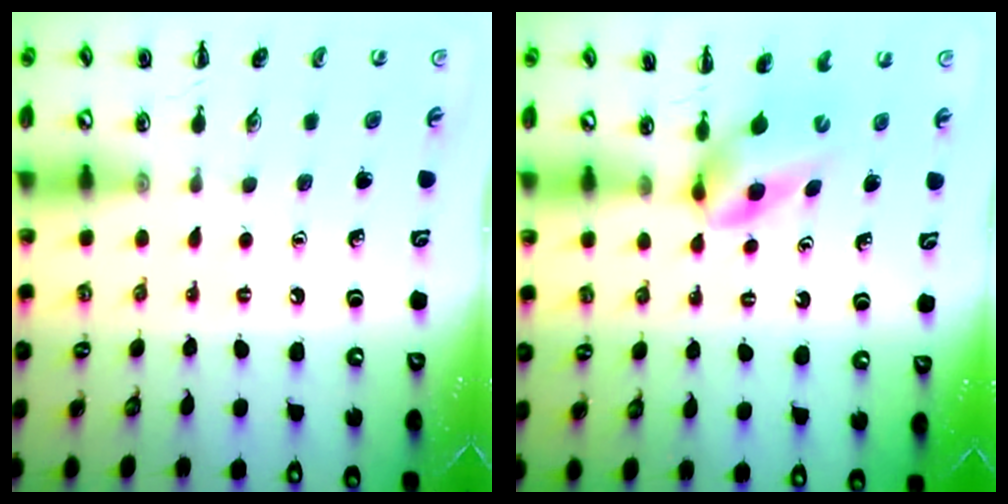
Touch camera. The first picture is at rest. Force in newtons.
{"total": 3.1, "press": 3.0, "slide": 1.0}